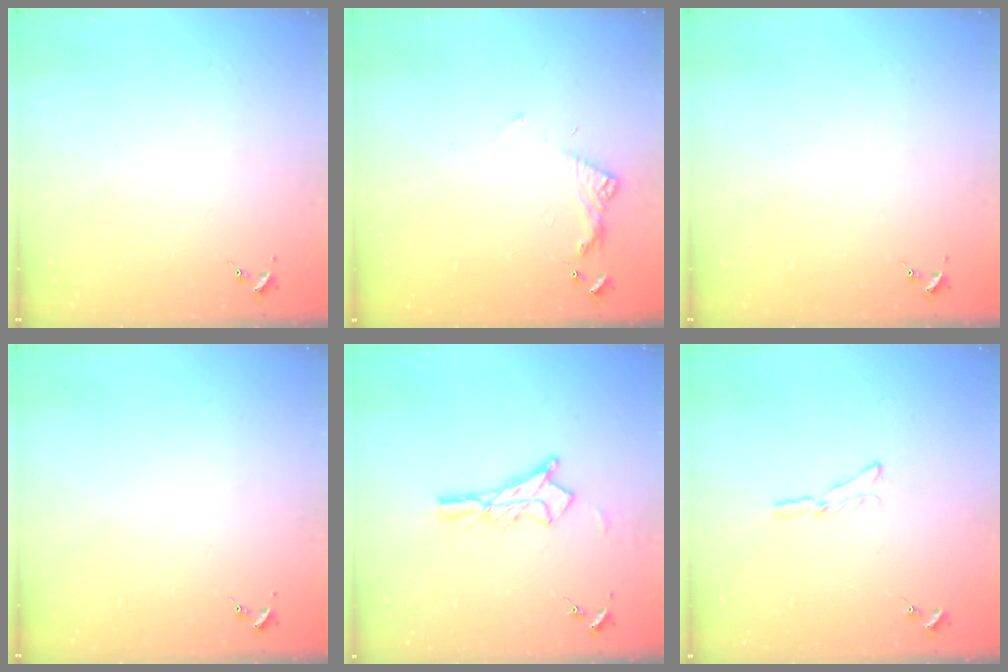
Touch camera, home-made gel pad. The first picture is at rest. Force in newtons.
{"total": 5.2, "press": 5.2, "slide": 0.5}
{"total": 0.0}
{"total": 0.0}
{"total": 11.3, "press": 11.3, "slide": 0.8}
{"total": 4.4, "press": 4.4, "slide": 0.5}